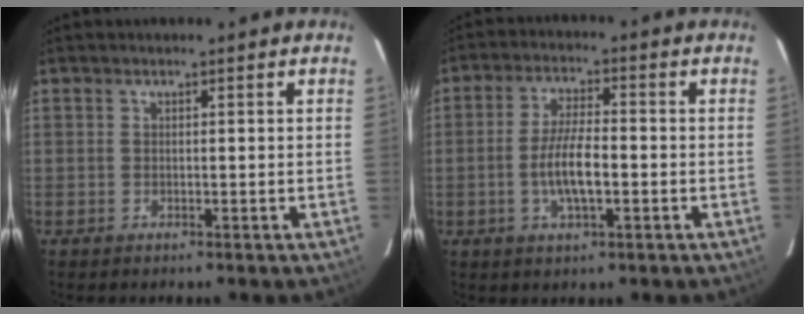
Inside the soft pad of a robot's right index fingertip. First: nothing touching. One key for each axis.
{"total": 7.3, "fx": -1.8, "fy": 2.2, "fz": 6.7, "tx": -0.133, "ty": 0.000, "tz": -0.033}